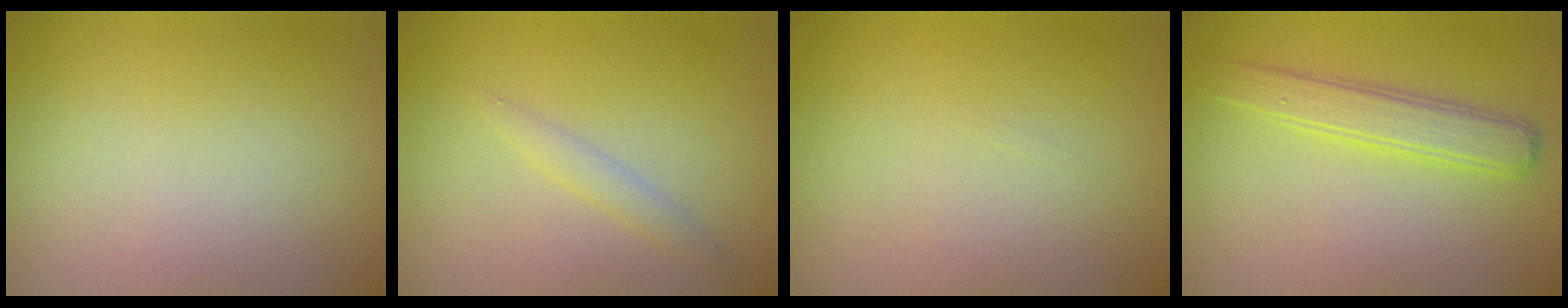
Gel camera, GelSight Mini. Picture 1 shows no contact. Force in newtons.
{"total": 1.2, "press": 1.2, "slide": 0.0}
{"total": 0.0}
{"total": 3.1, "press": 3.1, "slide": 0.1}